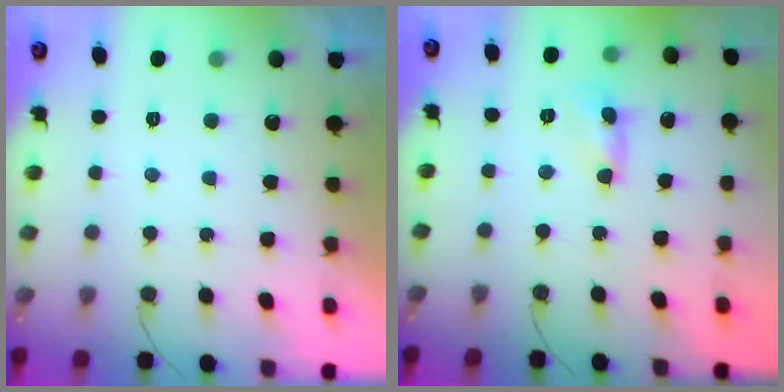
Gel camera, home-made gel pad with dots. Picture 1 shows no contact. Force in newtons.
{"total": 1.0, "press": 1.0, "slide": 0.1}